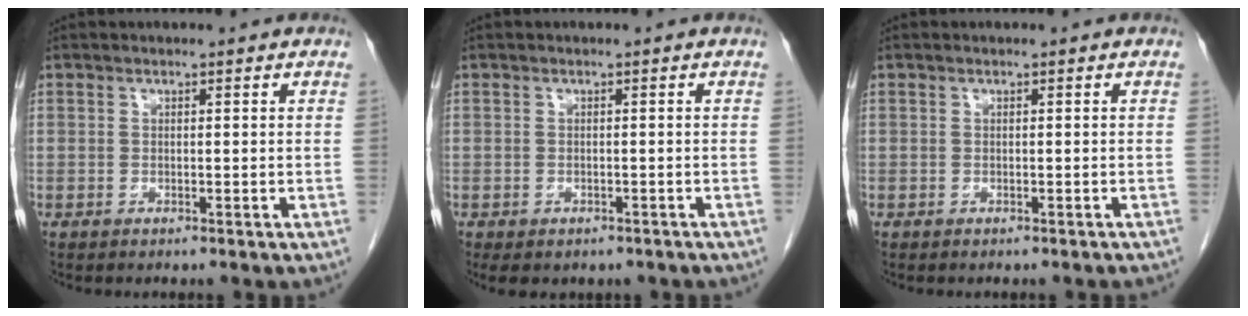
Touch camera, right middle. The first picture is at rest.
{"total": 4.7, "force": [-3.5, 2.4, 2.0], "torque": [-0.025, -0.001, -0.037]}
{"total": 2.1, "force": [-2.0, 0.4, 0.7], "torque": [-0.013, -0.005, -0.023]}